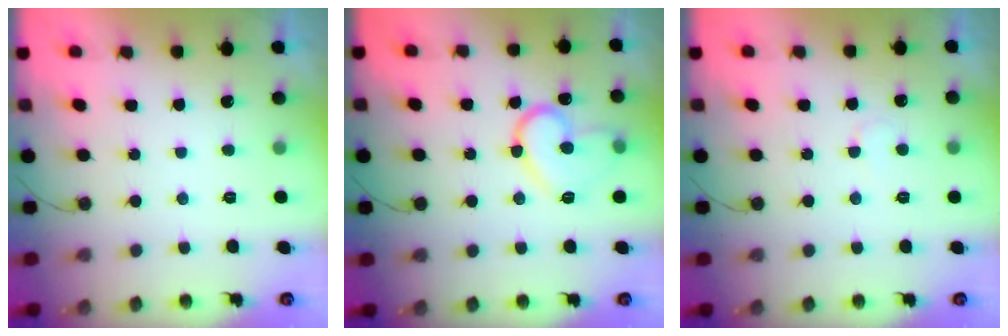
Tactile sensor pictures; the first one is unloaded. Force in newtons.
{"total": 13.7, "press": 13.6, "slide": 1.4}
{"total": 2.7, "press": 2.7, "slide": 0.2}